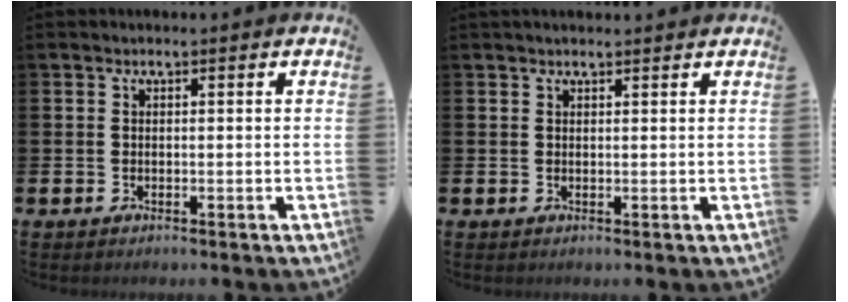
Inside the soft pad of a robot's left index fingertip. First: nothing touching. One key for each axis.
{"total": 0.8, "fx": 0.8, "fy": 0.0, "fz": 0.2, "tx": 0.004, "ty": -0.002, "tz": 0.013}